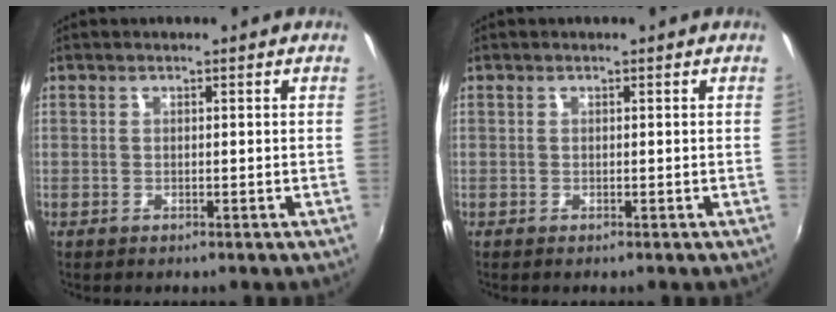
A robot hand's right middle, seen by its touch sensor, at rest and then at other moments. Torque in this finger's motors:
{"motor_torque": [-0.11, 0.05, -0.01, 0.00]}